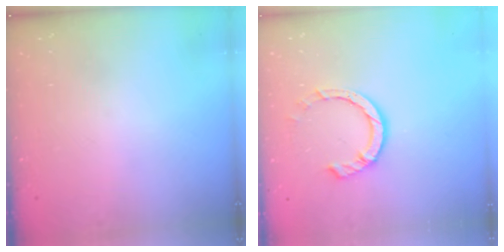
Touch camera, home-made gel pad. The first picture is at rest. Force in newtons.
{"total": 7.1, "press": 7.0, "slide": 1.1}